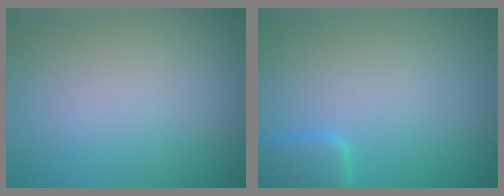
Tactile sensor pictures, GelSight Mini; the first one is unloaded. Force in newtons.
{"total": 2.5, "press": 2.5, "slide": 0.2}